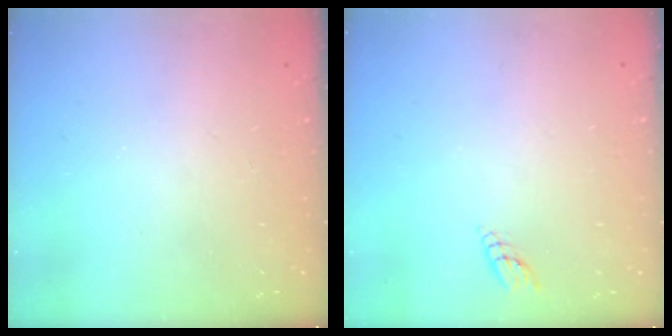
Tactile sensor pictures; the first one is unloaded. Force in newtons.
{"total": 3.0, "press": 3.0, "slide": 0.3}